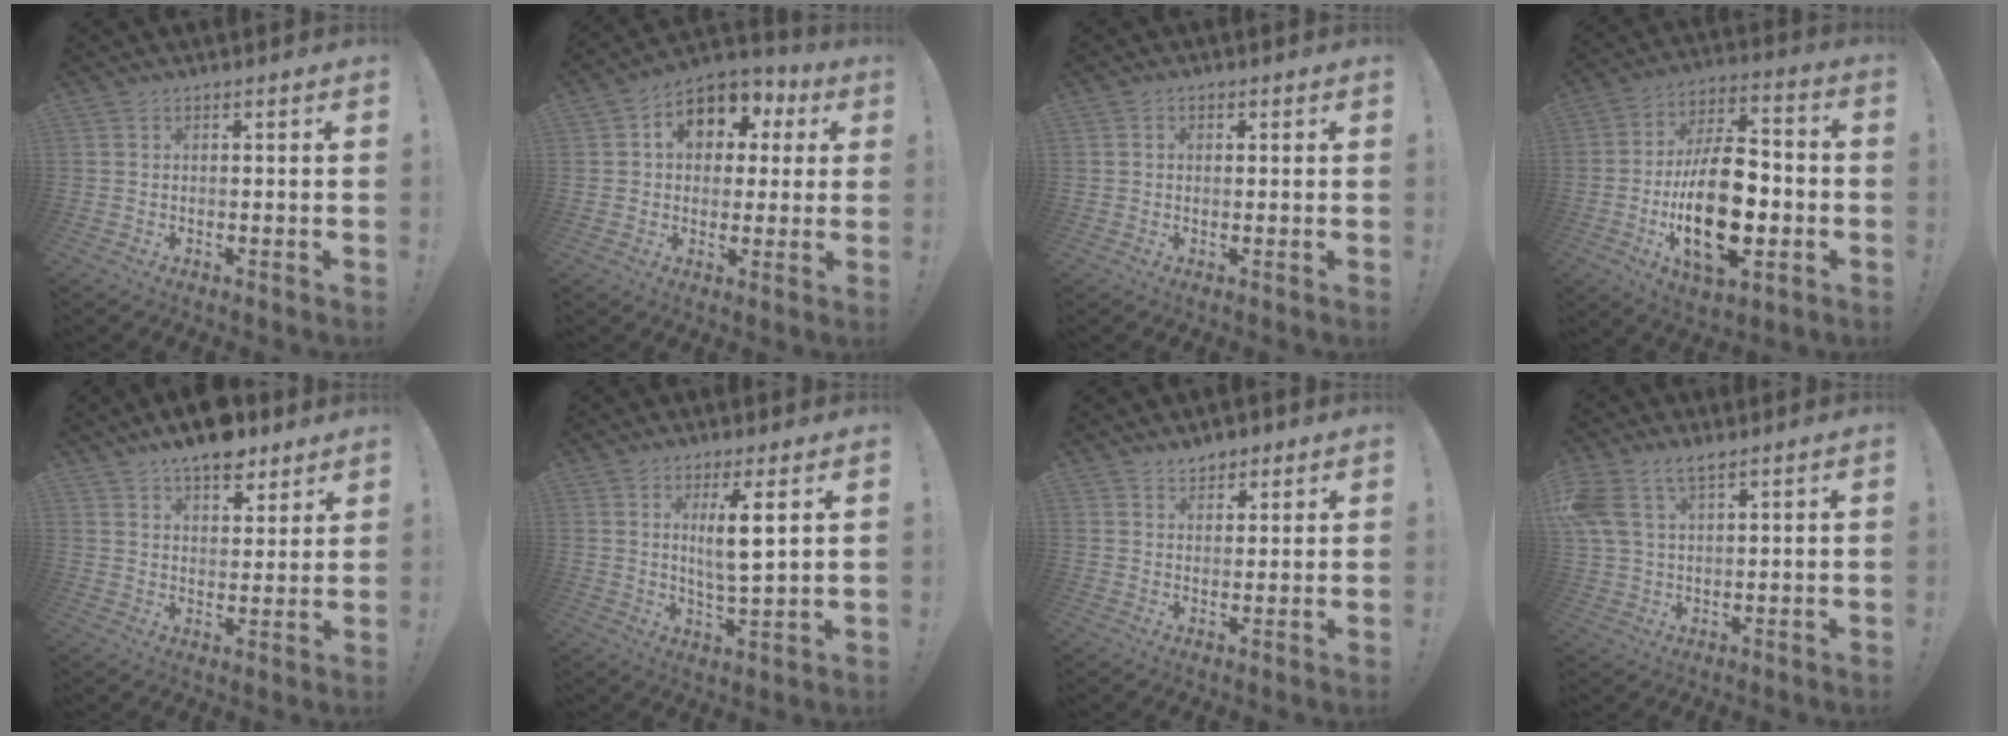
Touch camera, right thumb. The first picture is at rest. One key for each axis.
{"total": 10.9, "fx": 3.1, "fy": 8.5, "fz": 6.1, "tx": -0.084, "ty": -0.005, "tz": 0.060}
{"total": 1.2, "fx": 0.0, "fy": 1.0, "fz": 0.5, "tx": -0.004, "ty": 0.001, "tz": -0.002}
{"total": 23.0, "fx": -5.0, "fy": 12.1, "fz": 18.9, "tx": -0.342, "ty": 0.021, "tz": -0.077}
{"total": 10.3, "fx": 8.1, "fy": 4.2, "fz": 4.7, "tx": -0.064, "ty": -0.055, "tz": 0.146}
{"total": 8.0, "fx": 2.9, "fy": 1.0, "fz": 7.4, "tx": -0.124, "ty": -0.011, "tz": 0.045}
{"total": 4.4, "fx": 3.5, "fy": 2.4, "fz": 0.9, "tx": 0.001, "ty": -0.021, "tz": 0.064}
{"total": 7.4, "fx": 4.7, "fy": 3.6, "fz": 4.5, "tx": -0.094, "ty": -0.014, "tz": 0.092}